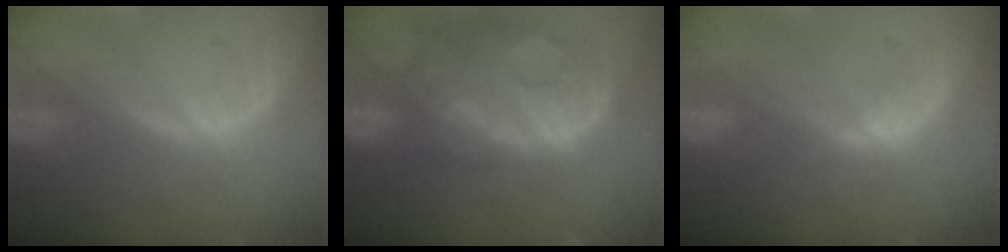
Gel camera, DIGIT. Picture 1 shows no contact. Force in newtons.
{"total": 13.8, "press": 11.2, "slide": 8.0}
{"total": 2.4, "press": 2.3, "slide": 0.5}